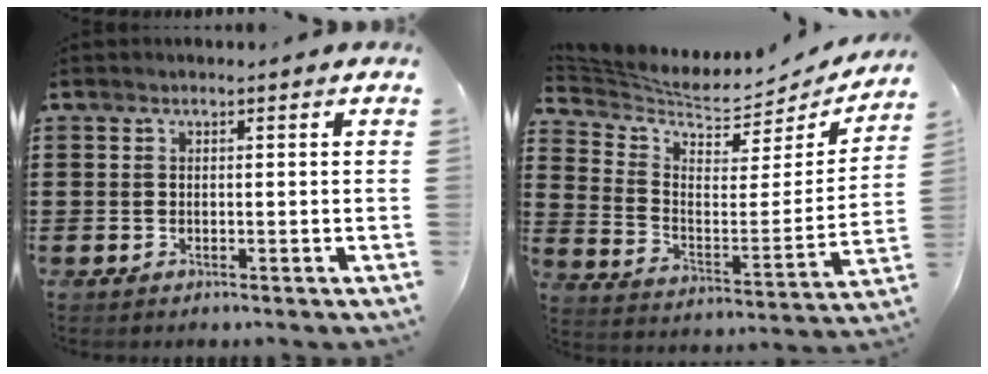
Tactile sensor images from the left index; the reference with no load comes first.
{"total": 4.6, "force": [4.4, 1.0, 1.1], "torque": [-0.052, -0.047, 0.069]}